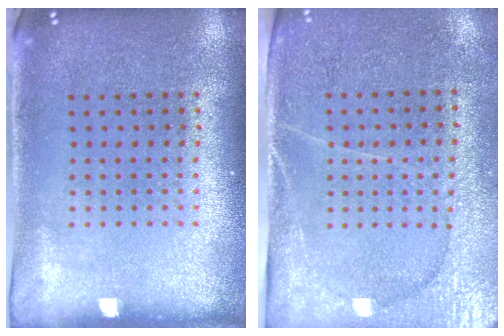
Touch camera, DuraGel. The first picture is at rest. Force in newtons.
{"total": 3.0, "press": 2.8, "slide": 1.1}